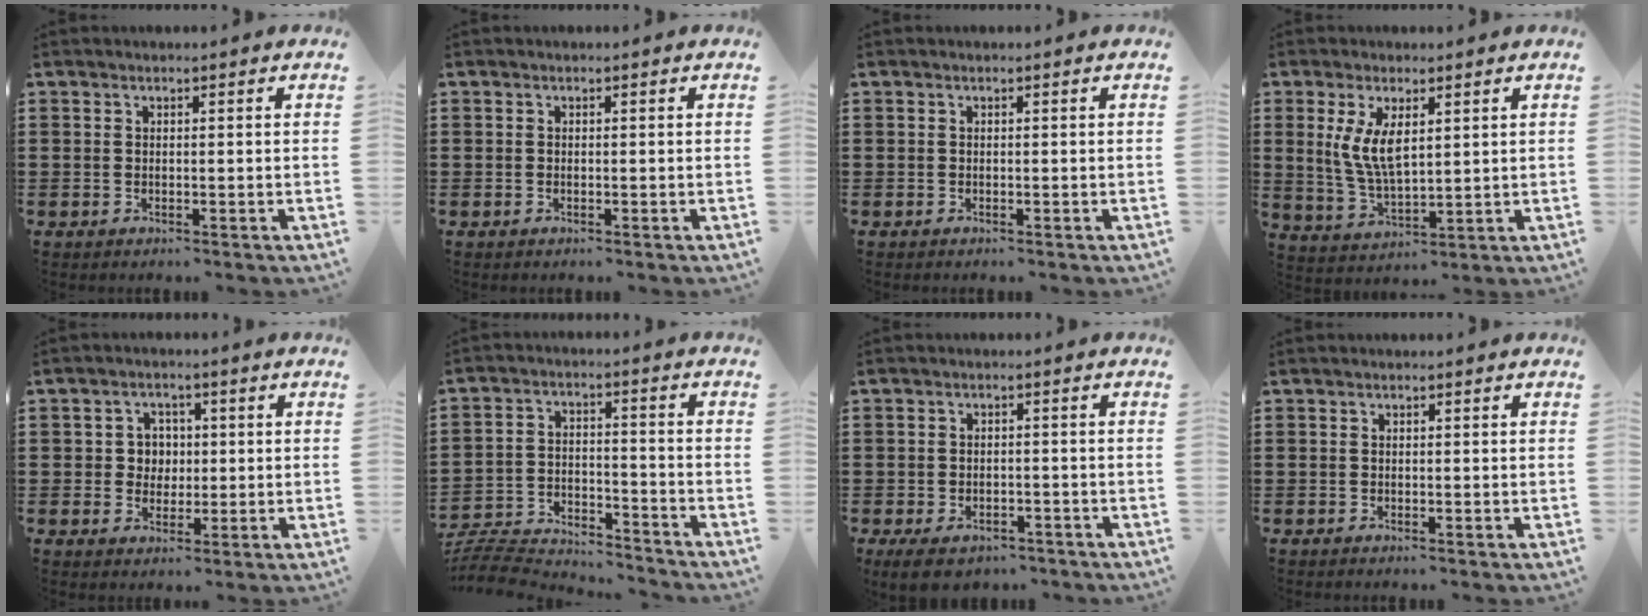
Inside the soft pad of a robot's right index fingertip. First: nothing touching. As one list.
[{"total": 0.0}, {"total": 0.0}, {"total": 6.8, "force": [1.8, 3.0, 5.8], "torque": [-0.125, 0.003, 0.032]}, {"total": 3.8, "force": [0.2, 3.6, 1.2], "torque": [-0.039, 0.012, -0.001]}, {"total": 6.5, "force": [-6.4, 1.0, 1.2], "torque": [-0.043, 0.001, -0.132]}, {"total": 3.3, "force": [-2.8, 1.1, 1.3], "torque": [-0.028, 0.004, -0.057]}, {"total": 0.0}]